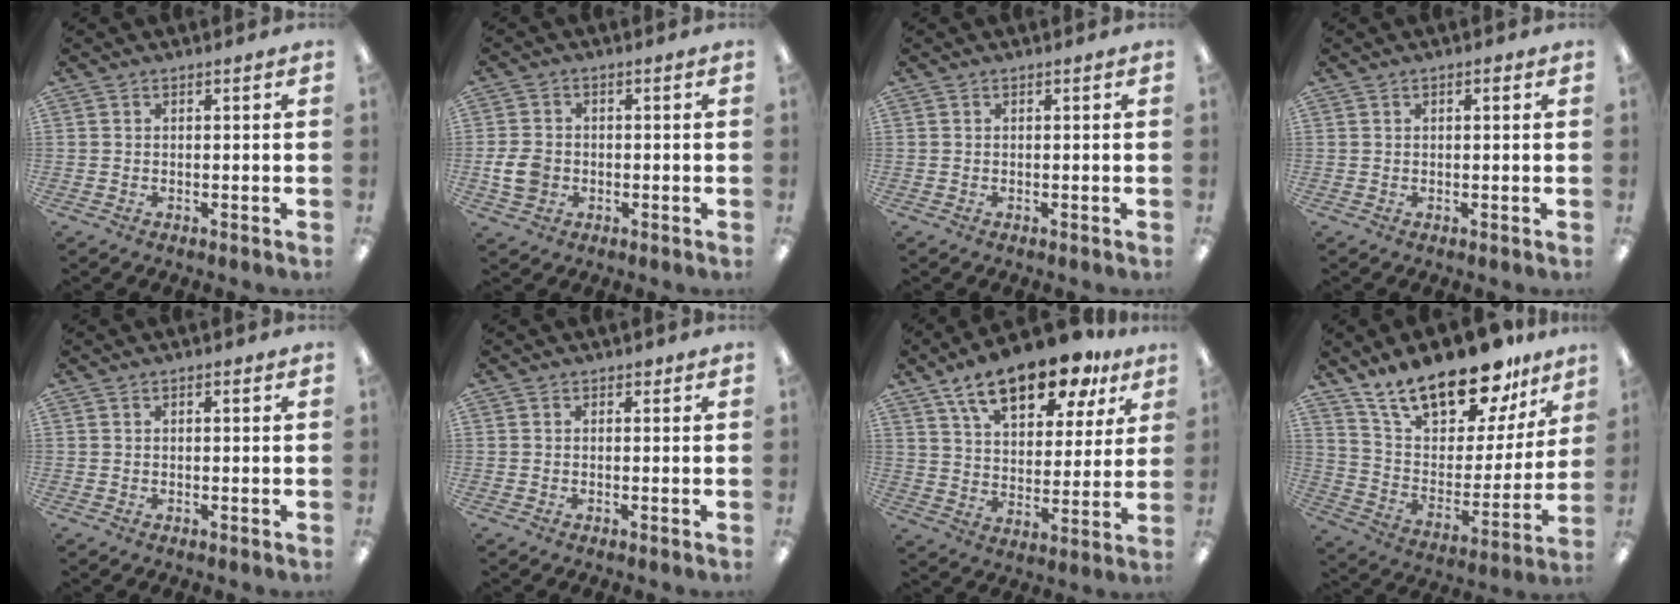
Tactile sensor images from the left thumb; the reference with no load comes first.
{"total": 6.2, "force": [-1.0, 4.9, 3.6], "torque": [-0.073, 0.004, -0.020]}
{"total": 0.0}
{"total": 0.8, "force": [0.4, 0.4, 0.6], "torque": [-0.005, 0.000, 0.005]}
{"total": 0.6, "force": [0.3, 0.2, 0.4], "torque": [-0.008, 0.003, 0.006]}
{"total": 0.6, "force": [0.5, 0.5, 0.1], "torque": [0.005, 0.000, 0.006]}
{"total": 17.8, "force": [12.3, 7.9, 10.2], "torque": [-0.168, -0.059, 0.211]}
{"total": 22.5, "force": [17.7, 8.5, 10.9], "torque": [-0.185, -0.115, 0.310]}